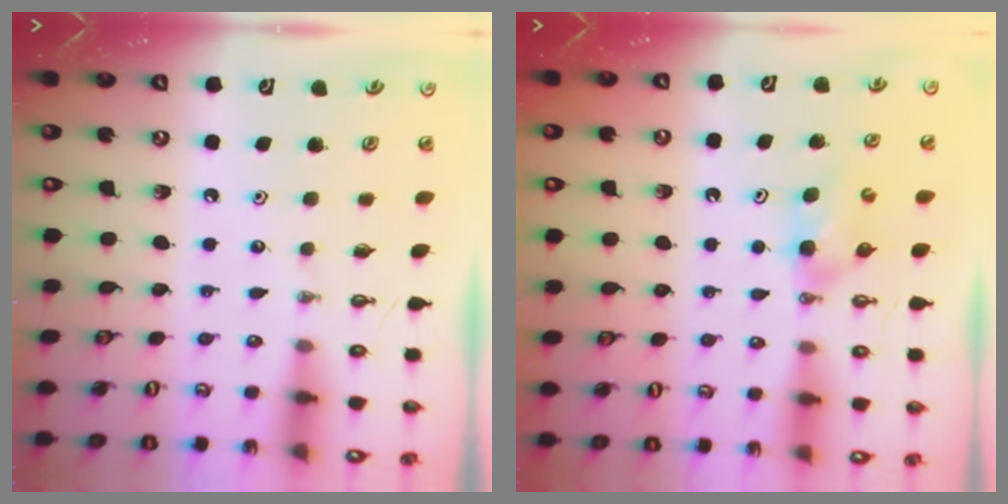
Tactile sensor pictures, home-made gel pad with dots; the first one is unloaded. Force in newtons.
{"total": 3.0, "press": 2.9, "slide": 0.8}